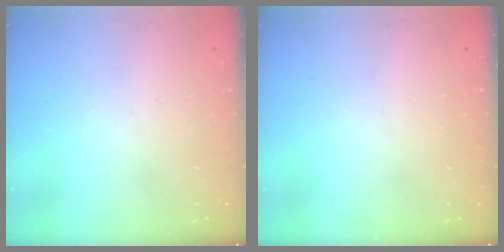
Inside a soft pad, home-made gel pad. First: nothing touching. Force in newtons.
{"total": 0.0}